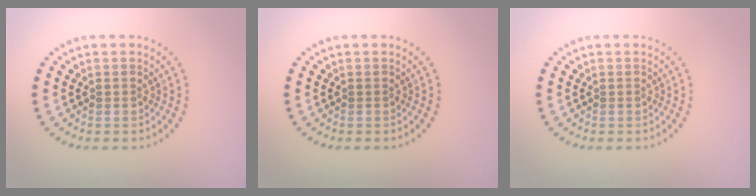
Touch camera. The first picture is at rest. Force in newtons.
{"total": 0.0}
{"total": 0.0}